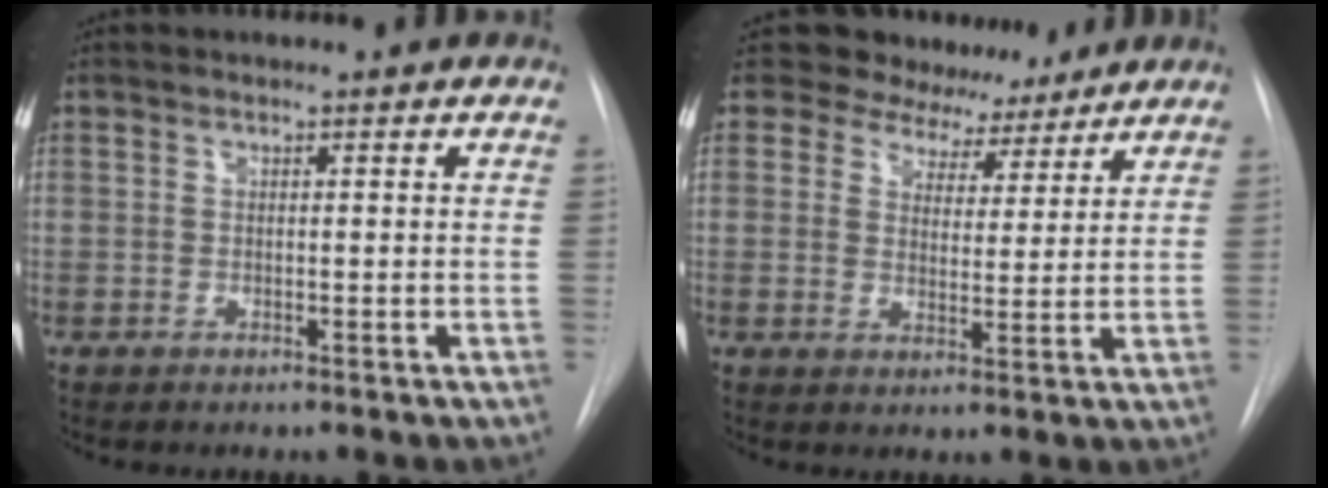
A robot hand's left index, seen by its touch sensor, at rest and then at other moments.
{"total": 8.1, "force": [6.9, 4.1, 0.4], "torque": [0.012, 0.000, 0.089]}